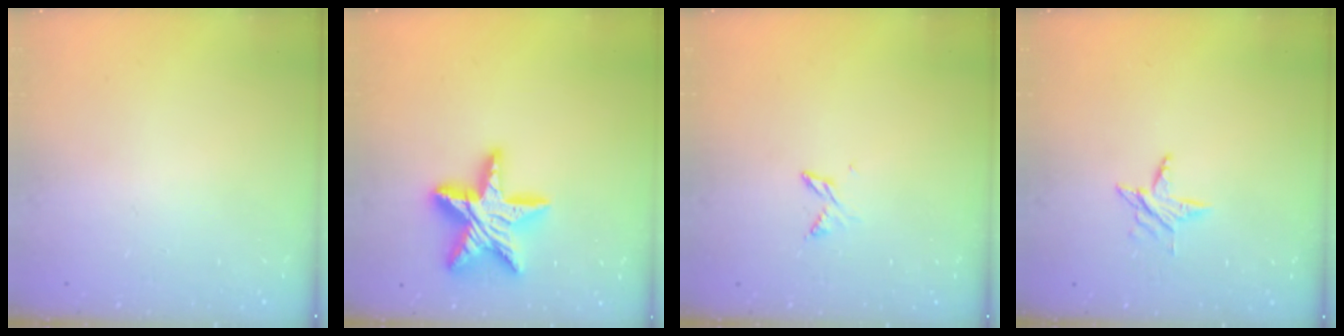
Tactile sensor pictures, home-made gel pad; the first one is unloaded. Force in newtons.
{"total": 19.9, "press": 19.9, "slide": 1.3}
{"total": 2.9, "press": 2.8, "slide": 0.5}
{"total": 5.0, "press": 5.0, "slide": 0.6}